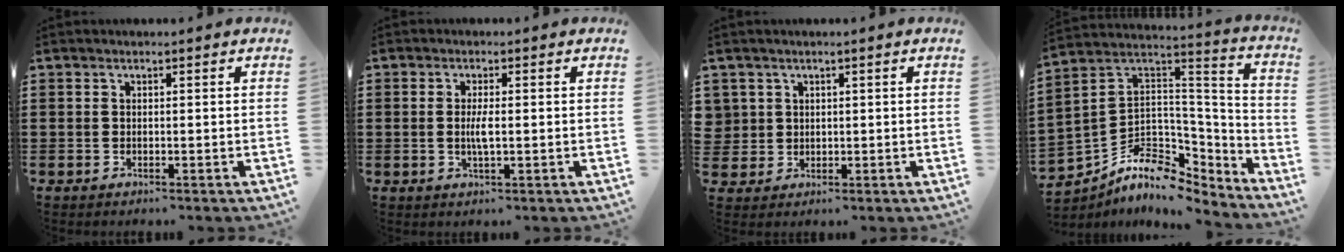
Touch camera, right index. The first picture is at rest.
{"total": 3.0, "force": [-0.2, 0.7, 2.9], "torque": [-0.062, -0.003, -0.008]}
{"total": 2.6, "force": [0.9, 2.5, 0.1], "torque": [-0.015, 0.011, 0.016]}
{"total": 7.9, "force": [-5.3, 4.9, 3.3], "torque": [-0.082, -0.013, -0.099]}